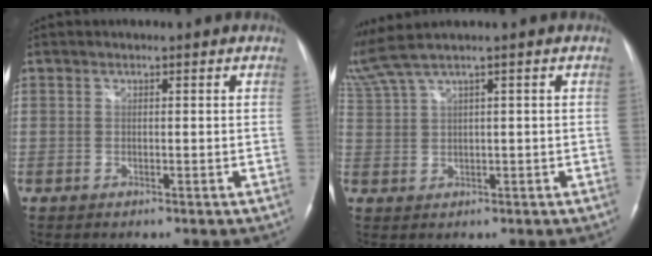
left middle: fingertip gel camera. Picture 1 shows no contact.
{"total": 4.9, "force": [3.5, -0.8, 3.3], "torque": [-0.089, 0.027, 0.083]}